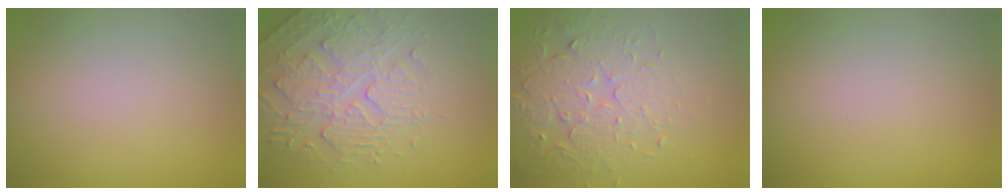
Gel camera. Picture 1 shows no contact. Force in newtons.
{"total": 4.8, "press": 3.8, "slide": 2.8}
{"total": 5.4, "press": 3.6, "slide": 4.0}
{"total": 0.0}